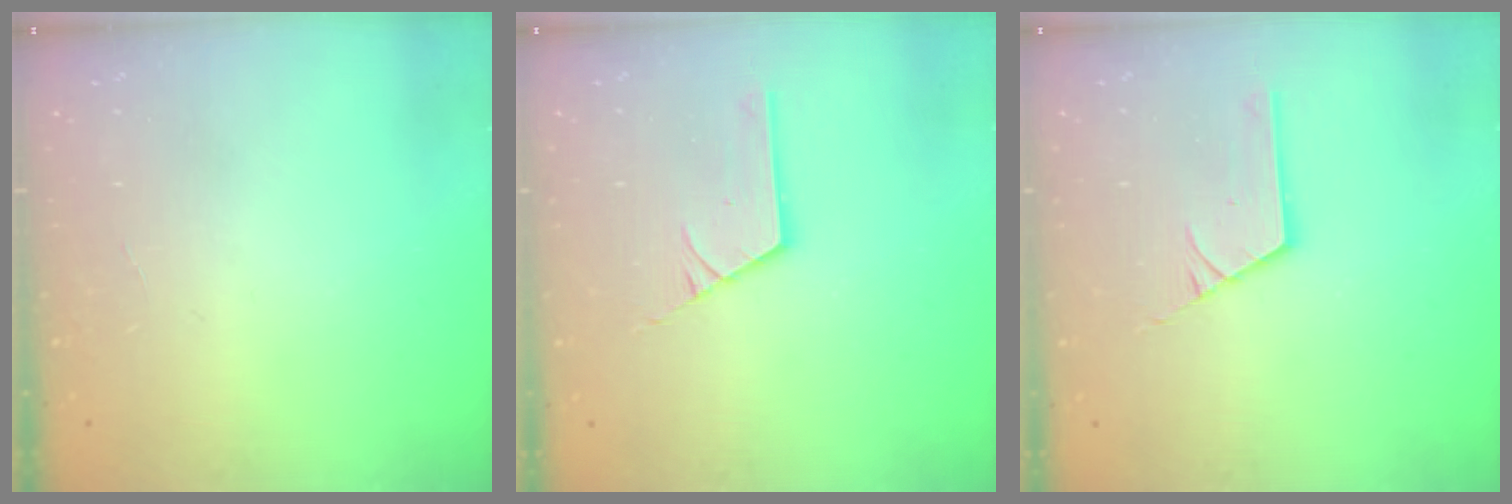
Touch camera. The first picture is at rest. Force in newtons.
{"total": 2.2, "press": 2.2, "slide": 0.1}
{"total": 2.2, "press": 2.2, "slide": 0.1}